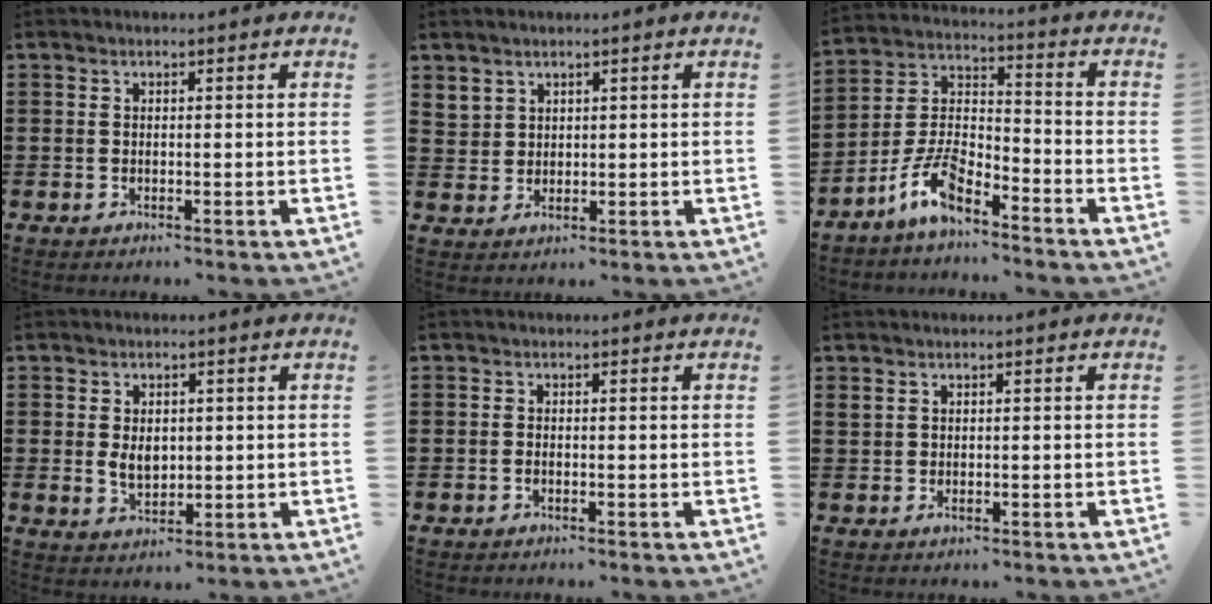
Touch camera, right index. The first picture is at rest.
{"total": 2.6, "force": [2.0, 1.6, 0.1], "torque": [-0.009, 0.007, 0.041]}
{"total": 8.3, "force": [-6.3, 2.7, 4.7], "torque": [-0.123, -0.002, -0.128]}
{"total": 3.5, "force": [0.3, 2.6, 2.4], "torque": [-0.036, 0.003, 0.000]}
{"total": 0.5, "force": [-0.2, 0.3, 0.4], "torque": [-0.009, -0.003, -0.003]}
{"total": 1.1, "force": [0.6, 0.7, 0.6], "torque": [-0.014, 0.004, 0.011]}